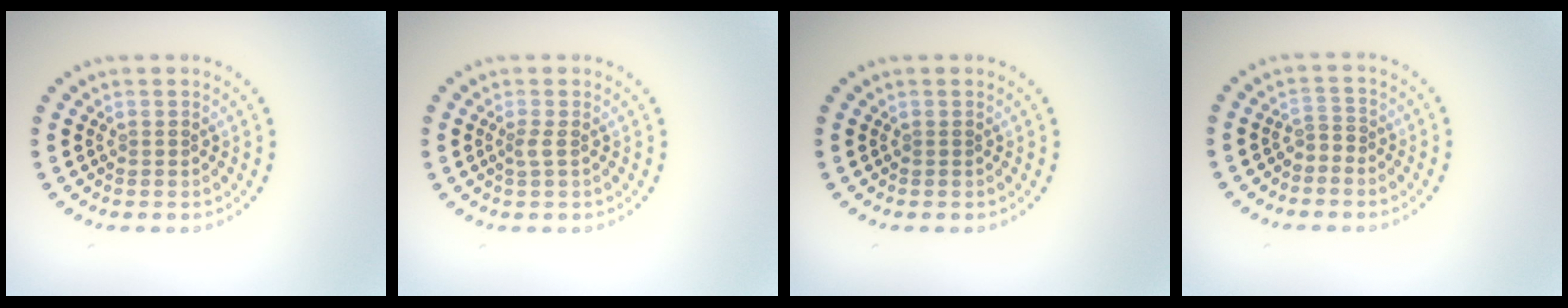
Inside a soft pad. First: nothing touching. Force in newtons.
{"total": 0.9, "press": 0.6, "slide": 0.7}
{"total": 0.0}
{"total": 1.0, "press": 0.8, "slide": 0.7}